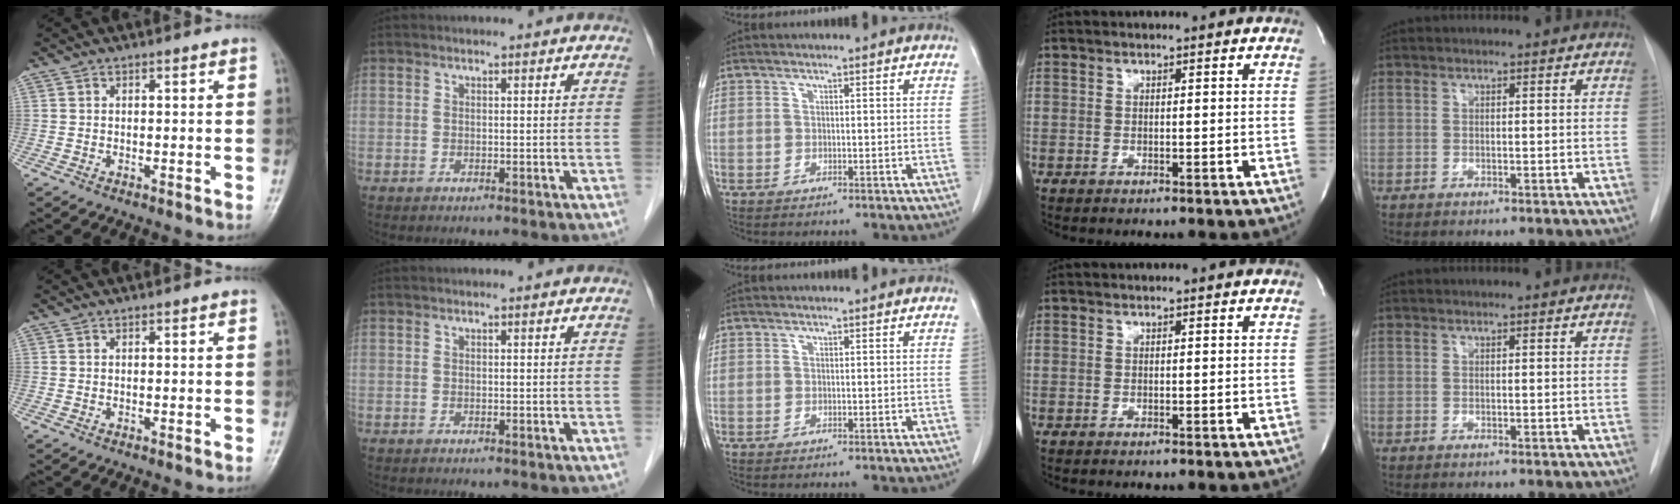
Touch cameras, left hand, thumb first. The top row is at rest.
{}